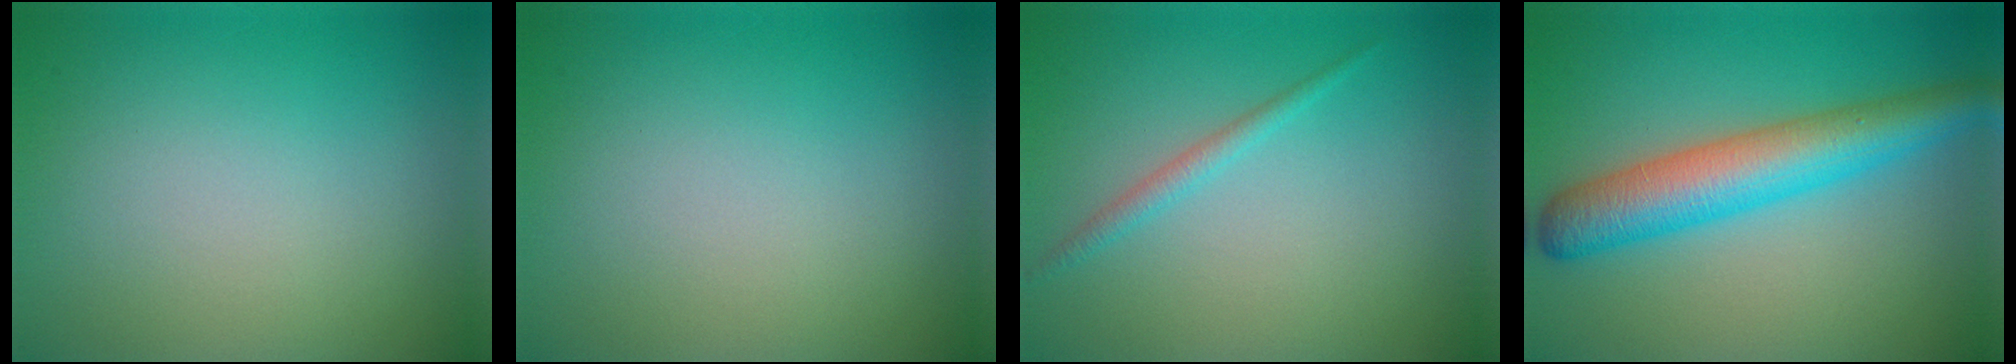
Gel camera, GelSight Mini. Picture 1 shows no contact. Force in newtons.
{"total": 0.0}
{"total": 1.4, "press": 1.4, "slide": 0.1}
{"total": 6.8, "press": 6.8, "slide": 0.1}